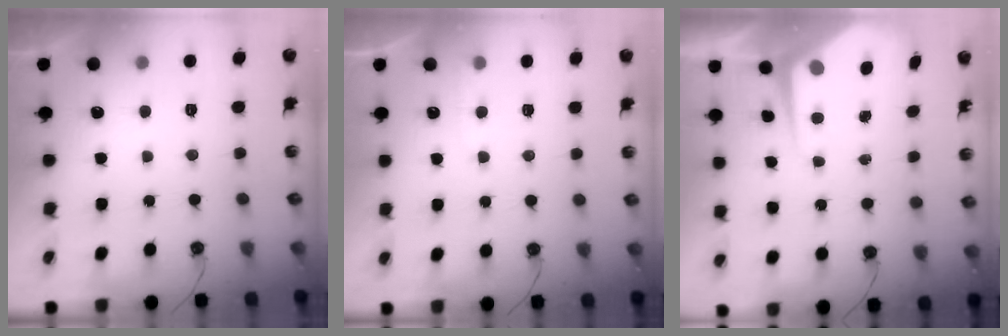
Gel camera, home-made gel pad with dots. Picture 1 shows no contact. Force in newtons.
{"total": 3.6, "press": 3.5, "slide": 0.4}
{"total": 5.9, "press": 5.9, "slide": 0.4}